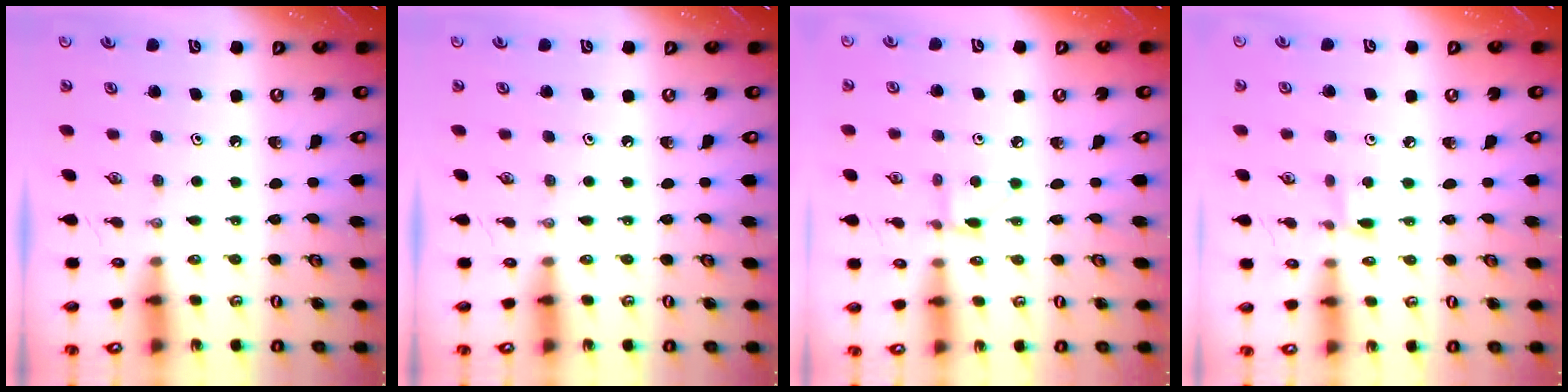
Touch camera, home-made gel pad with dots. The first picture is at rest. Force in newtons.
{"total": 0.0}
{"total": 2.6, "press": 2.6, "slide": 0.3}
{"total": 3.0, "press": 2.9, "slide": 0.4}